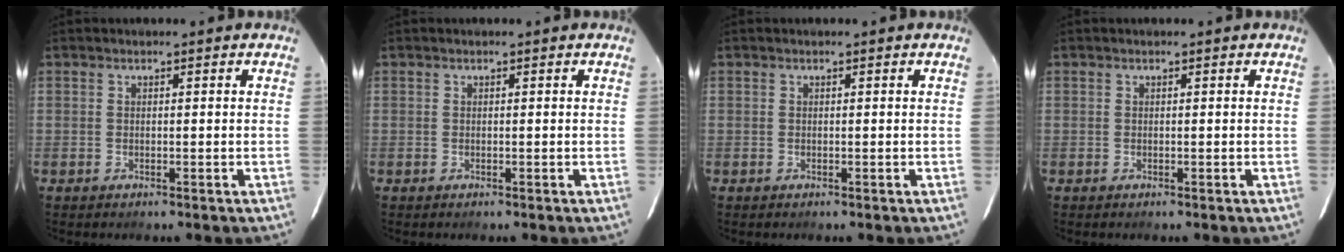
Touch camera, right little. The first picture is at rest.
{"total": 0.0}
{"total": 0.0}
{"total": 0.0}